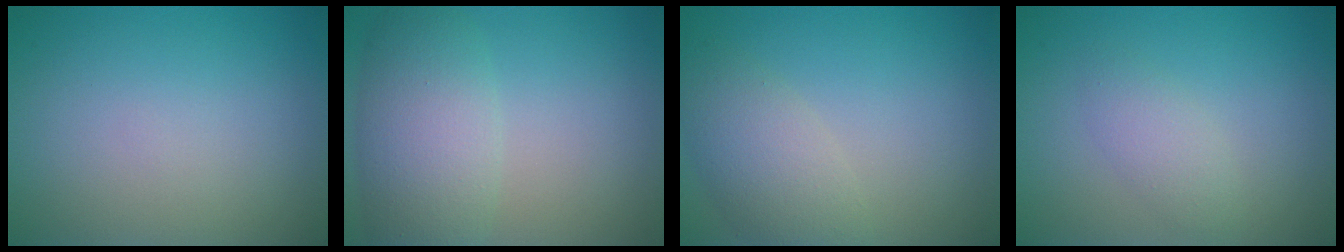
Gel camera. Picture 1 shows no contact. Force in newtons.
{"total": 5.6, "press": 5.6, "slide": 0.2}
{"total": 4.0, "press": 4.0, "slide": 0.3}
{"total": 1.9, "press": 1.9, "slide": 0.1}